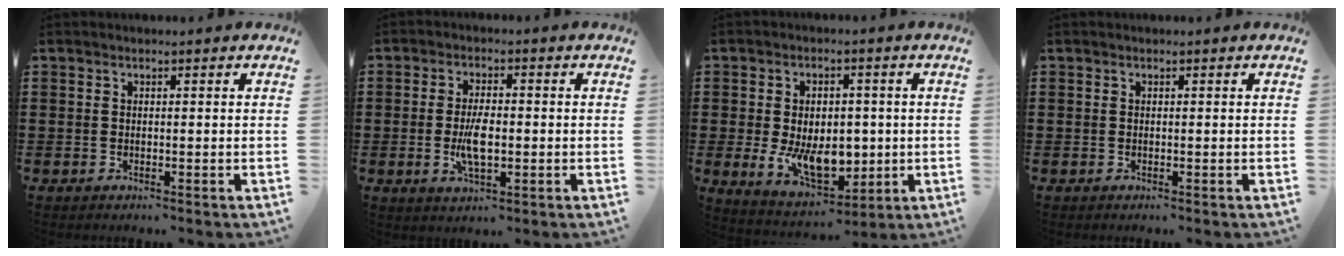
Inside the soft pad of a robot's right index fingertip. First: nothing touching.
{"total": 5.4, "force": [-0.8, 2.2, 4.9], "torque": [-0.107, -0.006, -0.018]}
{"total": 8.9, "force": [-1.3, 6.0, 6.5], "torque": [-0.112, 0.003, -0.022]}
{"total": 0.0}